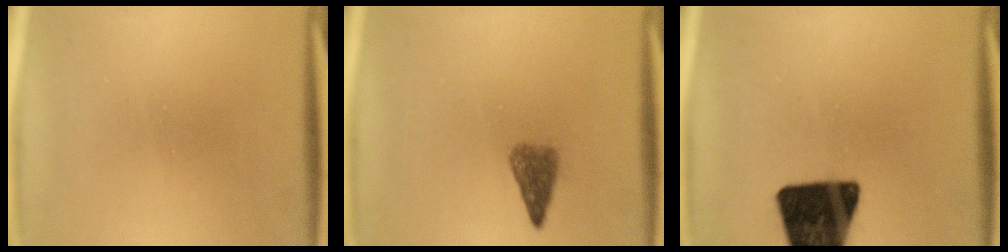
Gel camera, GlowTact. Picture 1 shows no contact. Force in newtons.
{"total": 3.2}
{"total": 18.9}